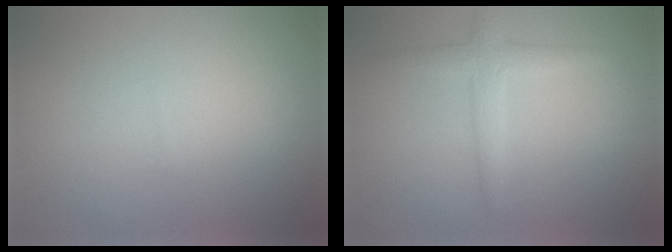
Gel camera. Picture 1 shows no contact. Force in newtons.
{"total": 2.4, "press": 2.4, "slide": 0.0}